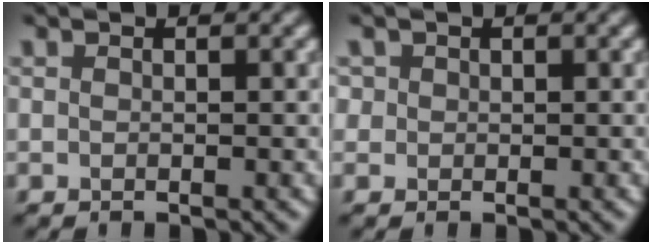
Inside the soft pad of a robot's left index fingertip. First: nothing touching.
{"total": 0.9, "force": [0.2, 0.8, 0.2], "torque": [-0.002, -0.003, 0.004]}